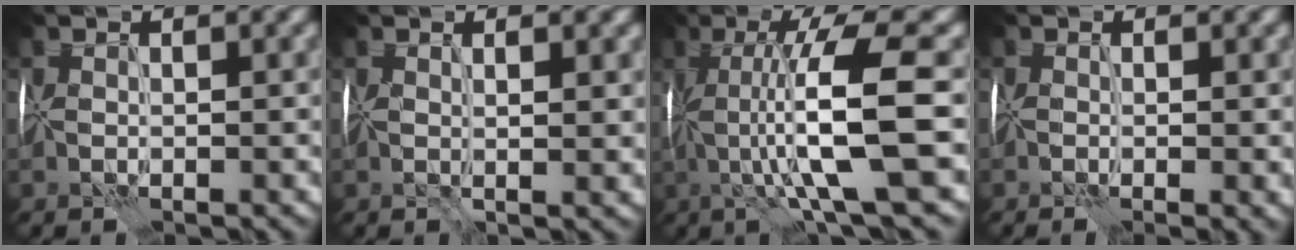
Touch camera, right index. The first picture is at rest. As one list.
[{"total": 1.8, "force": [0.4, 0.3, 1.7], "torque": [-0.027, -0.004, 0.006]}, {"total": 9.5, "force": [-1.5, 1.3, 9.3], "torque": [-0.140, 0.002, -0.025]}, {"total": 1.4, "force": [-0.2, 0.2, 1.4], "torque": [-0.021, -0.002, -0.007]}]